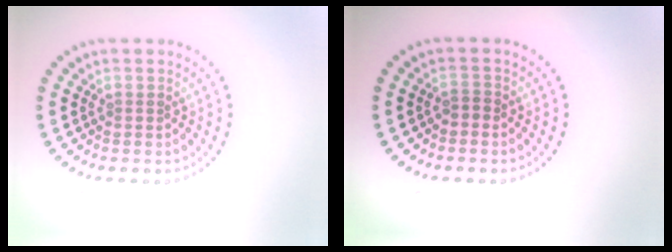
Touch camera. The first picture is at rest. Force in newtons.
{"total": 0.8, "press": 0.6, "slide": 0.5}